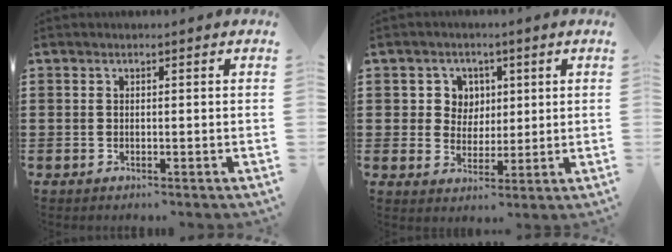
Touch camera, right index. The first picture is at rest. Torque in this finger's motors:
{"motor_torque": [0.17, 0.03, 0.06, 0.04]}